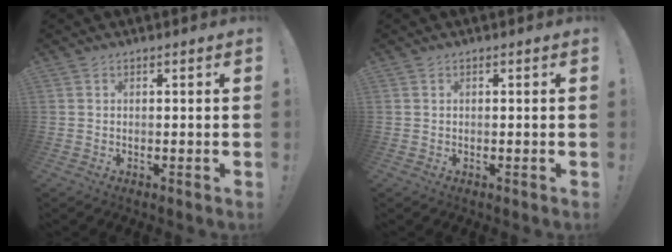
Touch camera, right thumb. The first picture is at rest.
{"total": 0.0}